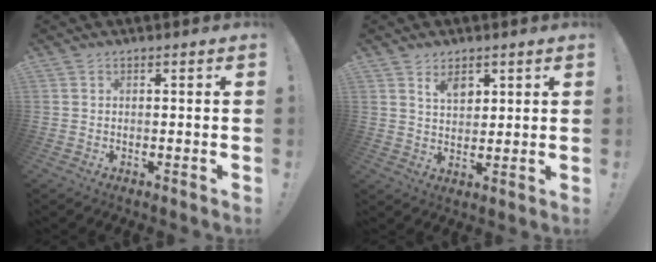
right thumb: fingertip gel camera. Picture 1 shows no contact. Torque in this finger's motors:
{"motor_torque": [0.12, 0.93, 0.24, 0.40, 0.00]}